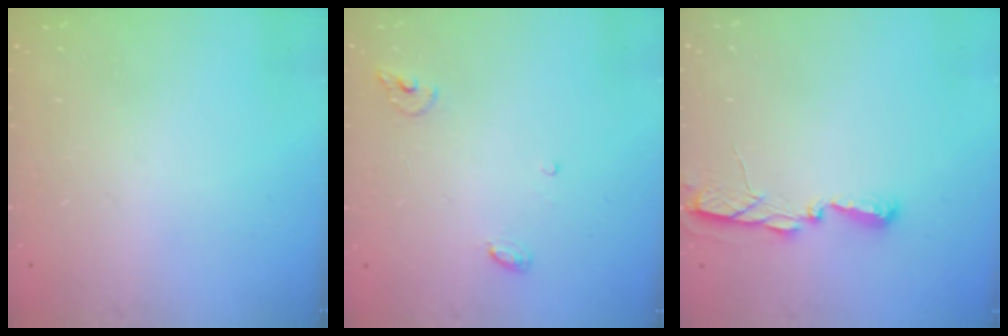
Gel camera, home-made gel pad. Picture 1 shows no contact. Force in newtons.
{"total": 3.8, "press": 3.8, "slide": 0.2}
{"total": 5.5, "press": 5.5, "slide": 0.6}